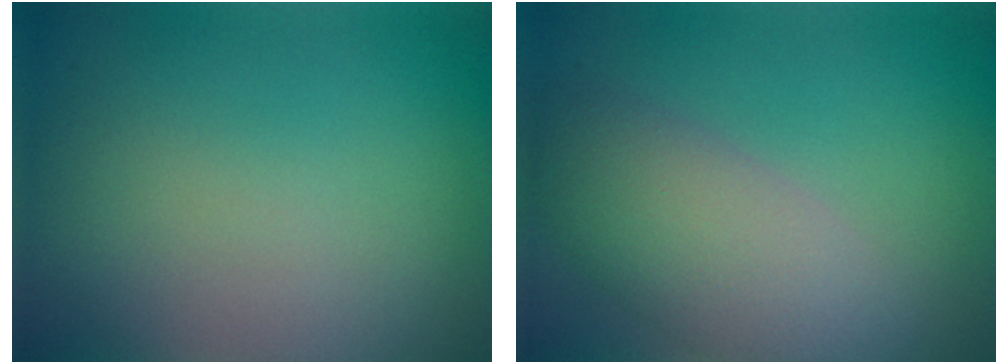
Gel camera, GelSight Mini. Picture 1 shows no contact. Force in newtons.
{"total": 5.5, "press": 5.4, "slide": 0.5}